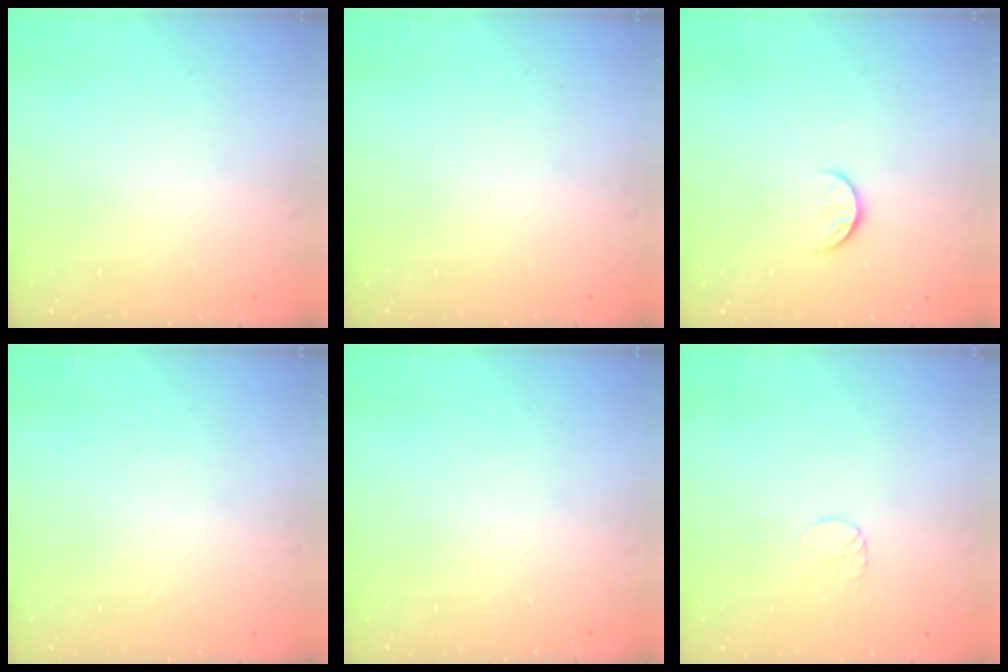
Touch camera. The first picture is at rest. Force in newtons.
{"total": 0.0}
{"total": 7.2, "press": 7.1, "slide": 0.8}
{"total": 0.0}
{"total": 0.0}
{"total": 6.1, "press": 6.1, "slide": 0.5}